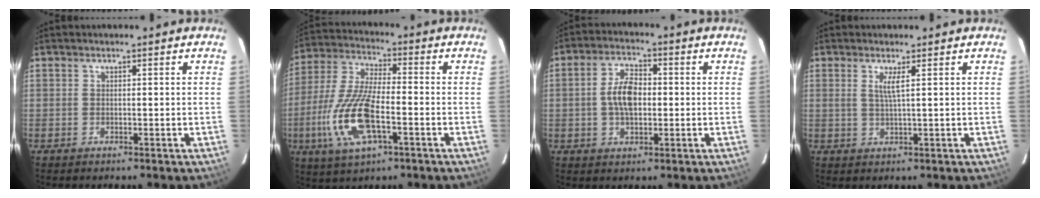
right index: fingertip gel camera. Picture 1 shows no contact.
{"total": 15.7, "force": [-5.0, 5.6, 13.8], "torque": [-0.304, -0.010, -0.097]}
{"total": 7.2, "force": [-0.2, 4.1, 6.0], "torque": [-0.114, 0.012, -0.001]}
{"total": 2.4, "force": [1.0, -0.3, 2.2], "torque": [-0.042, -0.005, 0.018]}